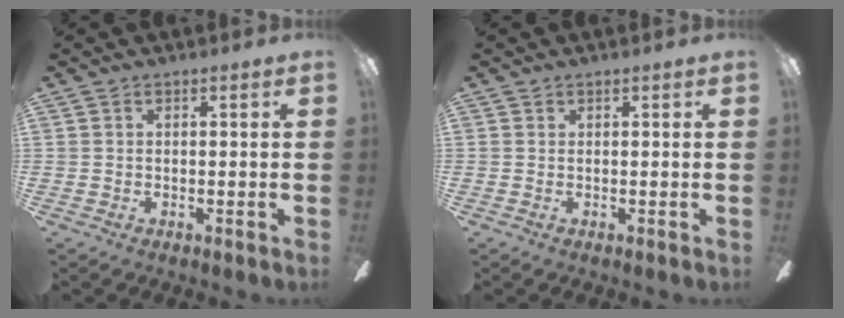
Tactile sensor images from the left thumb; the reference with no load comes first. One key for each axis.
{"total": 0.0}